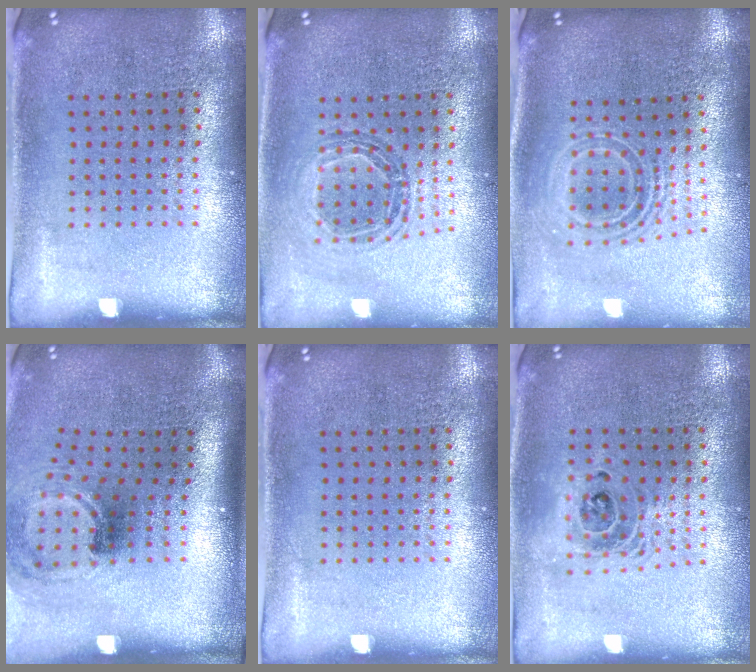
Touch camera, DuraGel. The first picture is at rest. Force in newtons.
{"total": 0.9, "press": 0.9, "slide": 0.1}
{"total": 2.1, "press": 1.5, "slide": 1.4}
{"total": 1.8, "press": 1.1, "slide": 1.4}
{"total": 0.0}
{"total": 1.6, "press": 1.3, "slide": 0.9}